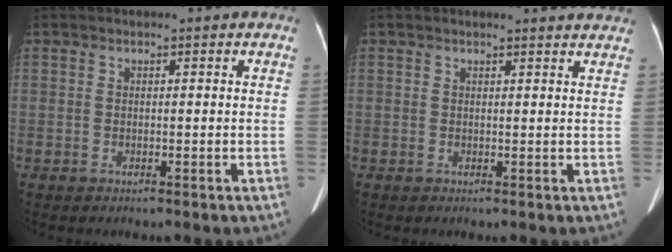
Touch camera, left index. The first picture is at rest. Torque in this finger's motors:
{"motor_torque": [-0.02, -0.48, 0.00, 0.00]}